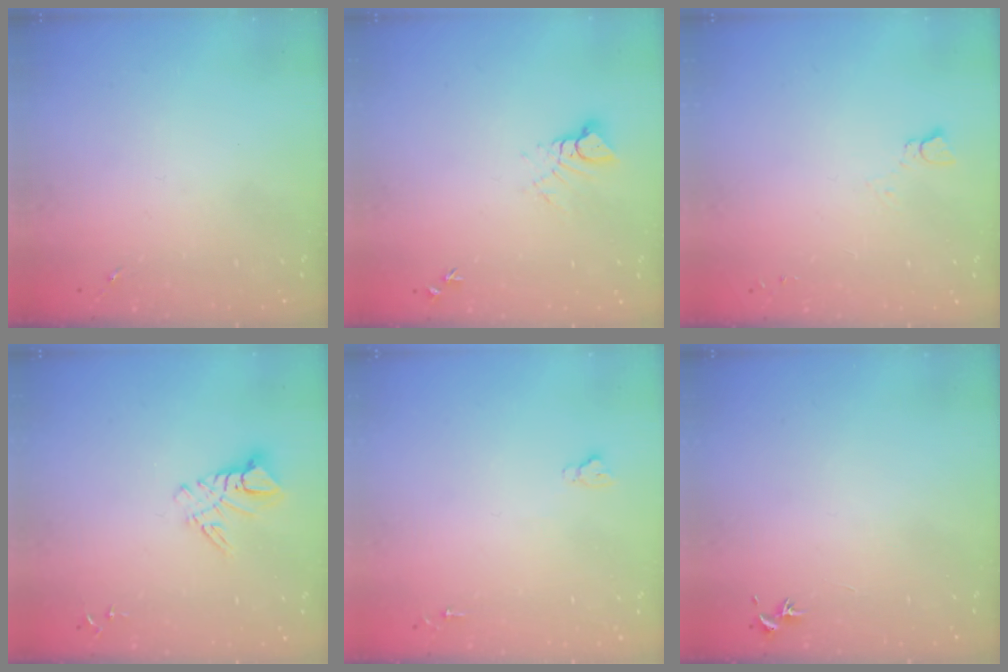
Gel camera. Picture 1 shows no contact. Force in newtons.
{"total": 4.4, "press": 4.4, "slide": 0.1}
{"total": 2.8, "press": 2.7, "slide": 0.3}
{"total": 8.9, "press": 8.8, "slide": 0.9}
{"total": 2.6, "press": 2.5, "slide": 0.3}
{"total": 0.7, "press": 0.7, "slide": 0.3}